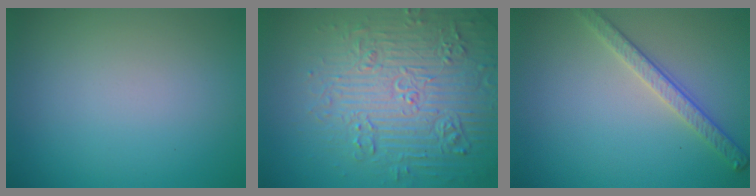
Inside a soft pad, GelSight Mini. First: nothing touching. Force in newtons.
{"total": 7.9, "press": 7.7, "slide": 1.9}
{"total": 2.7, "press": 2.6, "slide": 0.9}